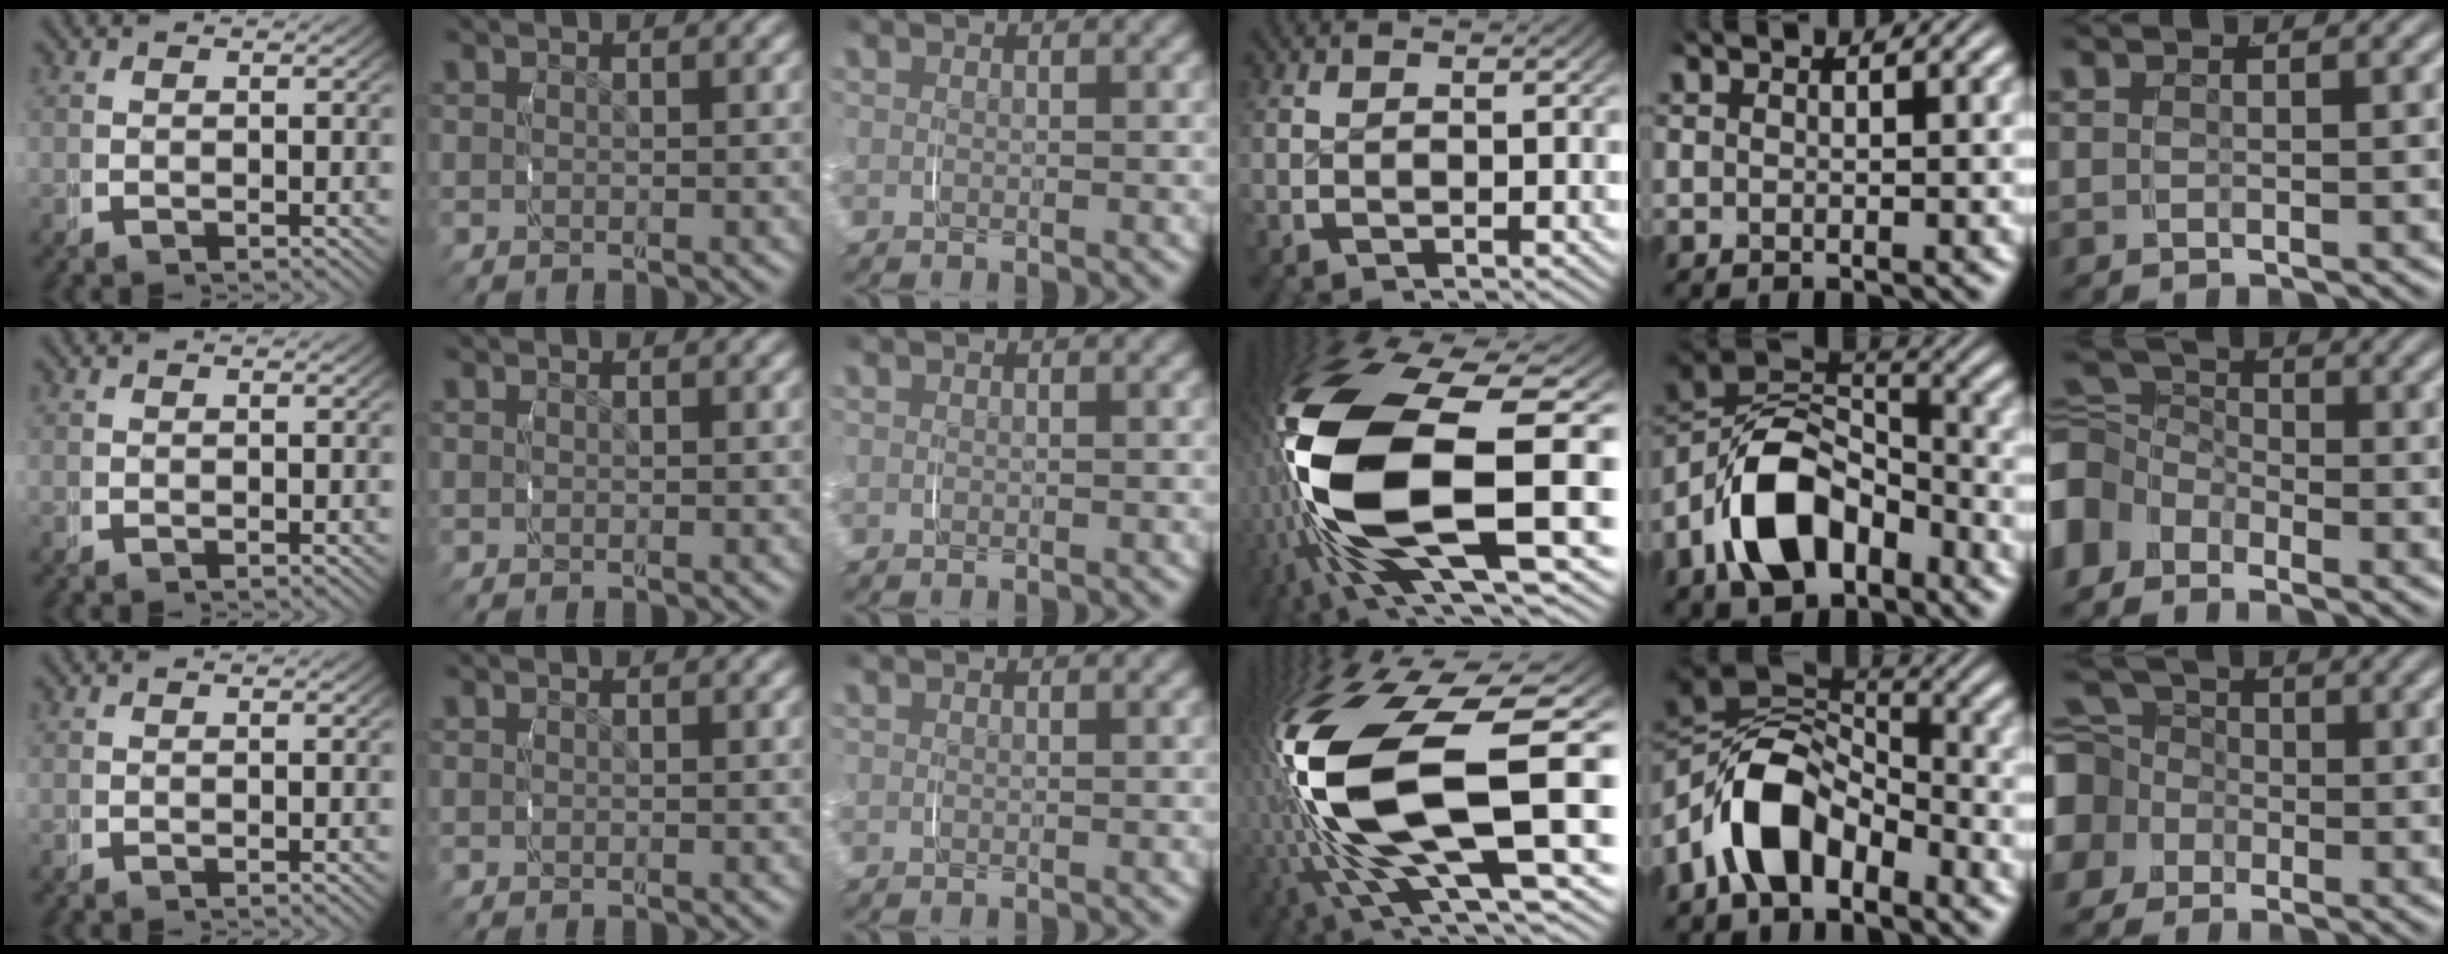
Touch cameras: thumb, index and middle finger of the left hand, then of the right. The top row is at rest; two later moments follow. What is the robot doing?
{"motion": "grasp_and_lifting", "object": "knife"}